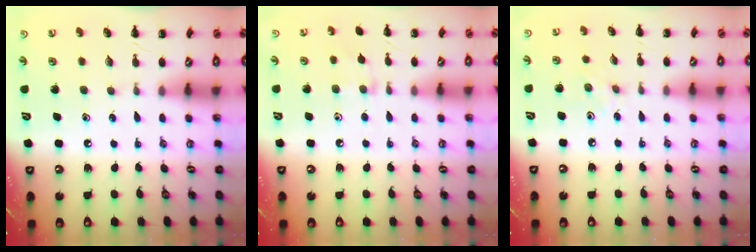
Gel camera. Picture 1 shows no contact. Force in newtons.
{"total": 7.6, "press": 7.4, "slide": 1.8}
{"total": 3.1, "press": 2.8, "slide": 1.2}